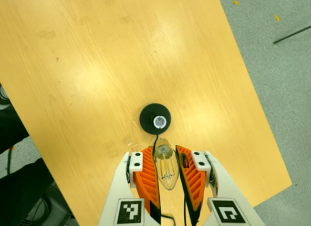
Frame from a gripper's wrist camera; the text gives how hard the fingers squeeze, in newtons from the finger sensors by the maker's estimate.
{"total": 18.2, "left": 19.6, "right": 16.7}